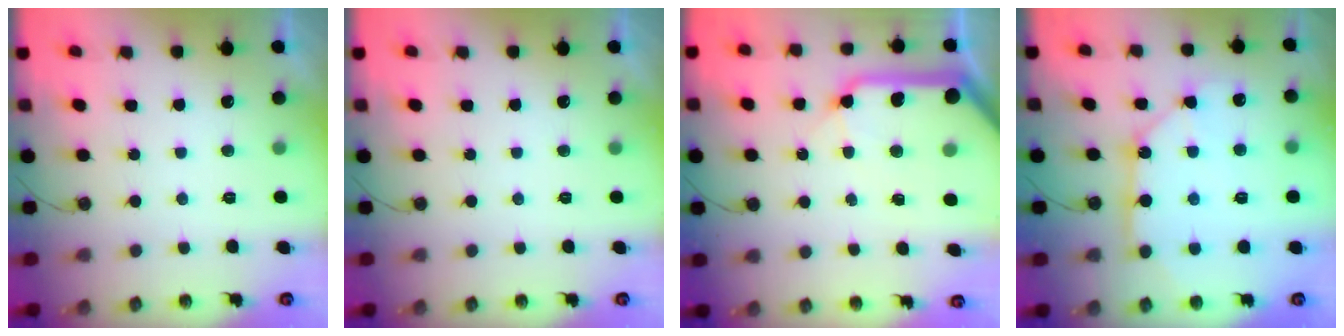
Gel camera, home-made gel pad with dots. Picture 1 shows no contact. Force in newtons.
{"total": 0.0}
{"total": 19.4, "press": 19.2, "slide": 2.3}
{"total": 10.5, "press": 10.4, "slide": 1.1}